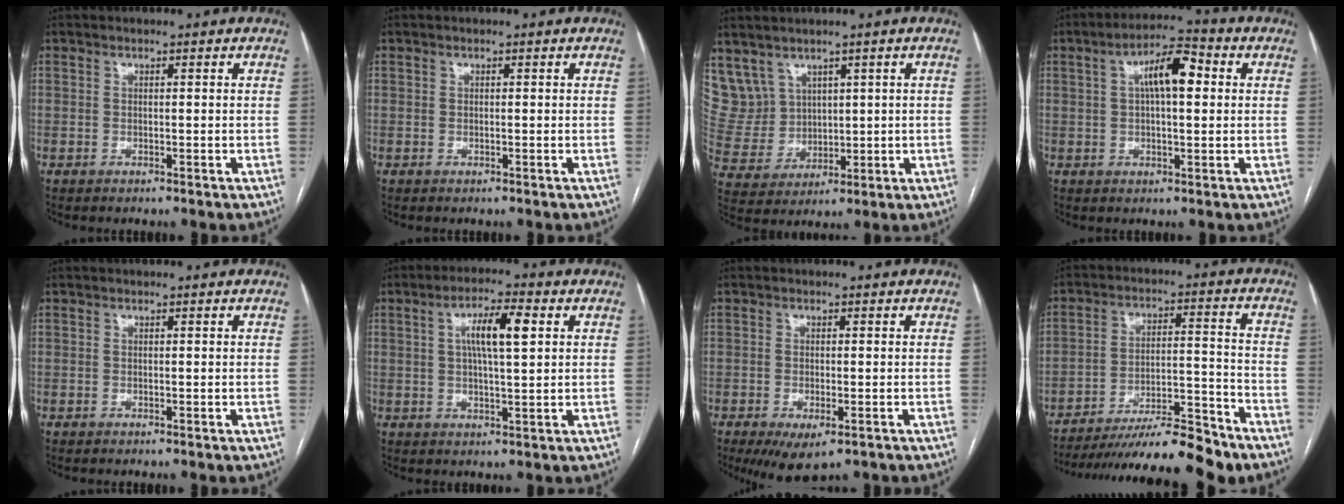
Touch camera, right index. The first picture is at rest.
{"total": 0.0}
{"total": 9.1, "force": [5.2, 7.4, 1.3], "torque": [-0.050, 0.040, 0.130]}
{"total": 8.5, "force": [2.1, 3.3, 7.6], "torque": [-0.124, 0.030, 0.029]}
{"total": 0.0}
{"total": 7.3, "force": [2.0, 1.2, 6.9], "torque": [-0.125, 0.013, 0.035]}
{"total": 5.9, "force": [-3.4, 2.0, 4.4], "torque": [-0.065, -0.015, -0.049]}
{"total": 16.3, "force": [-14.2, 1.2, 7.9], "torque": [-0.120, 0.003, -0.230]}